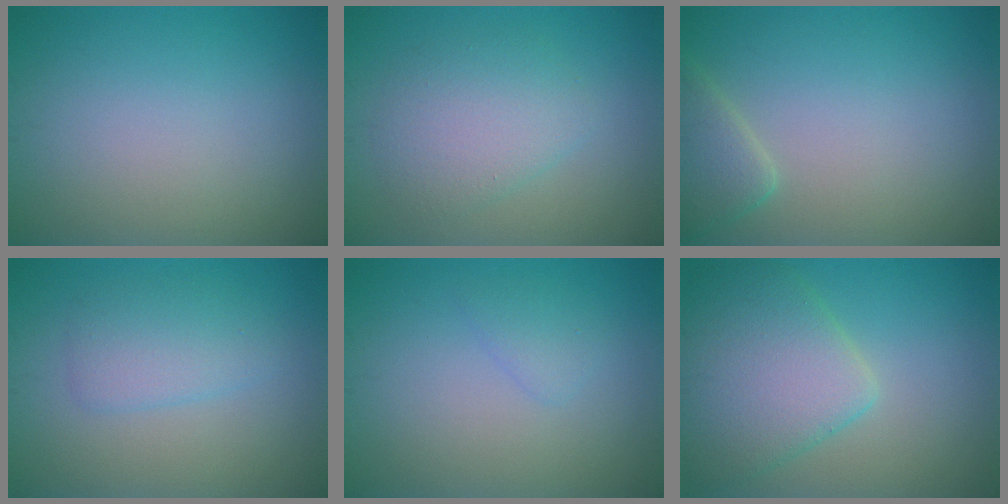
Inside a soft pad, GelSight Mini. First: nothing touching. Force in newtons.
{"total": 3.8, "press": 3.8, "slide": 0.1}
{"total": 2.8, "press": 2.8, "slide": 0.2}
{"total": 2.8, "press": 2.8, "slide": 0.1}
{"total": 1.2, "press": 1.2, "slide": 0.0}
{"total": 6.7, "press": 6.7, "slide": 0.3}